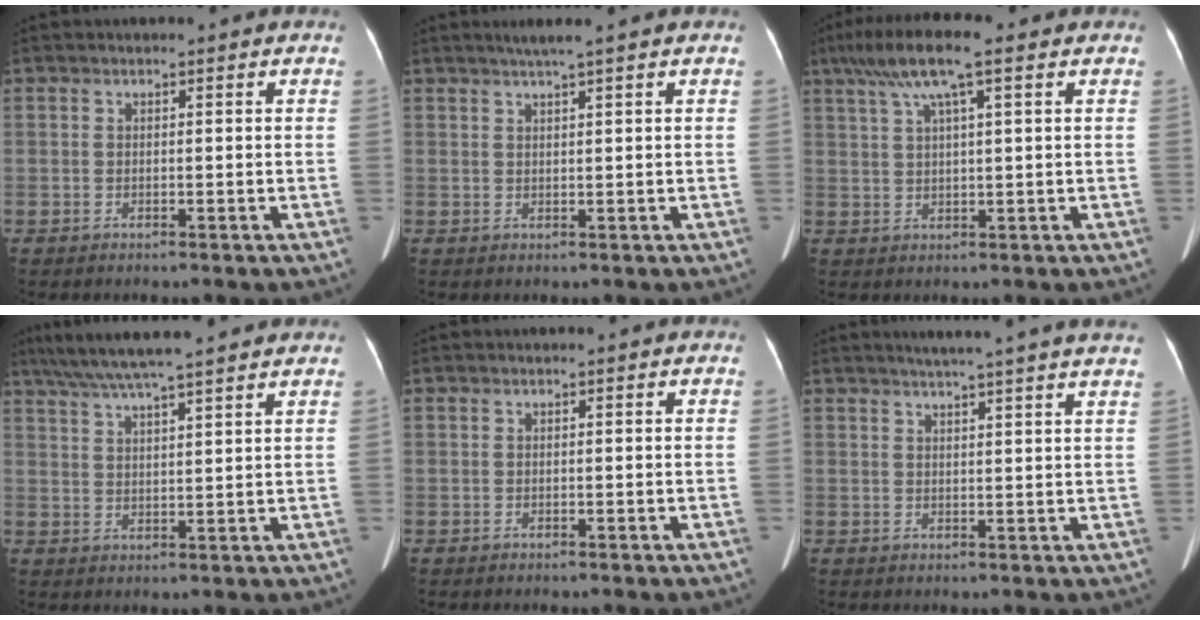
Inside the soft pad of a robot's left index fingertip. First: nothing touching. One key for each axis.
{"total": 2.5, "fx": 1.8, "fy": -0.7, "fz": 1.6, "tx": -0.030, "ty": 0.004, "tz": 0.033}
{"total": 8.0, "fx": 4.3, "fy": 0.7, "fz": 6.7, "tx": -0.134, "ty": 0.028, "tz": 0.075}
{"total": 15.4, "fx": 13.1, "fy": 0.8, "fz": 8.1, "tx": -0.143, "ty": 0.045, "tz": 0.195}
{"total": 0.0}
{"total": 12.4, "fx": 10.8, "fy": -0.7, "fz": 6.1, "tx": -0.090, "ty": 0.004, "tz": 0.120}